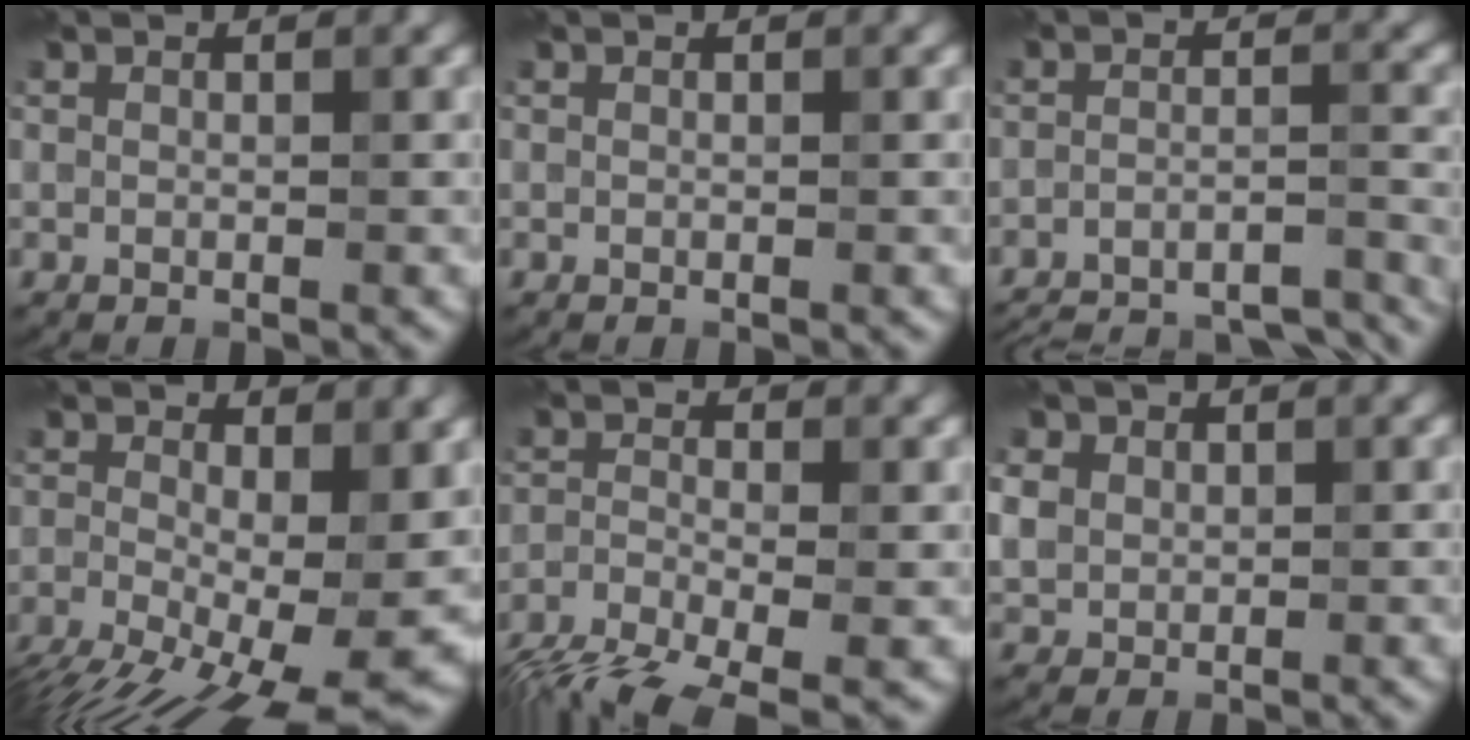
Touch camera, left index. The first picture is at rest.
{"total": 0.0}
{"total": 14.0, "force": [-13.2, 3.3, 3.2], "torque": [-0.027, 0.004, -0.160]}
{"total": 13.9, "force": [-4.4, 5.5, 12.0], "torque": [-0.198, -0.027, -0.065]}
{"total": 7.9, "force": [-5.9, 2.4, 4.6], "torque": [-0.099, -0.035, -0.109]}
{"total": 3.5, "force": [1.2, 3.0, 1.5], "torque": [-0.060, 0.015, 0.026]}